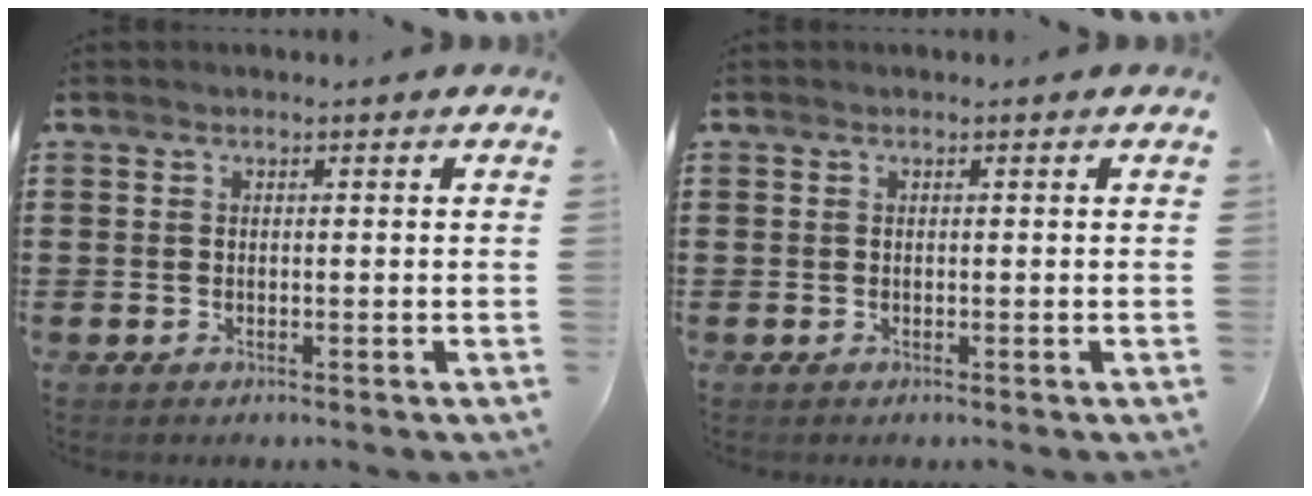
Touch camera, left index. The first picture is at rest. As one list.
[{"total": 0.0}]